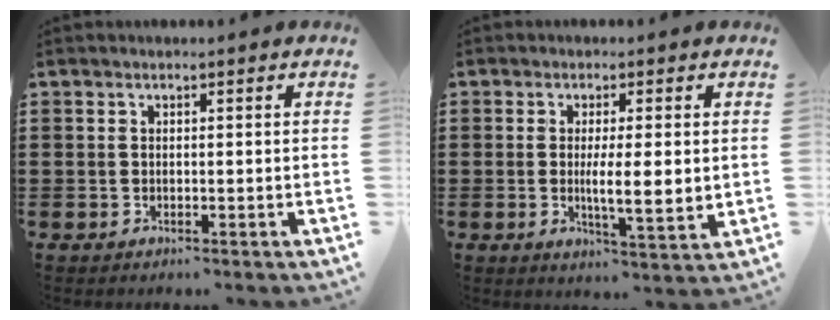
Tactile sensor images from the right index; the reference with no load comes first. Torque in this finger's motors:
{"motor_torque": [1.62, 0.04, 0.64, 0.20]}